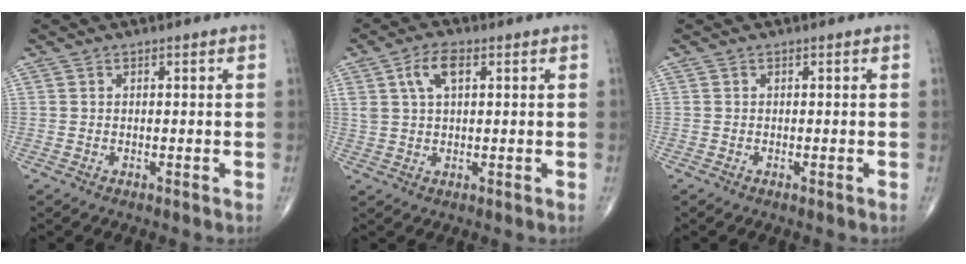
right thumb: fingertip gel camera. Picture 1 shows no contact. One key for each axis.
{"total": 5.6, "fx": 2.1, "fy": 2.7, "fz": 4.4, "tx": -0.087, "ty": 0.004, "tz": 0.043}
{"total": 0.0}